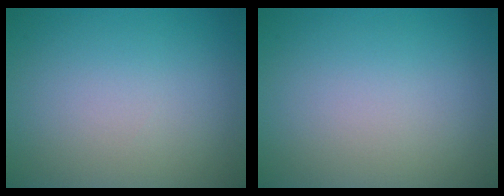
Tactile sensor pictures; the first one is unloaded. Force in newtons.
{"total": 0.0}